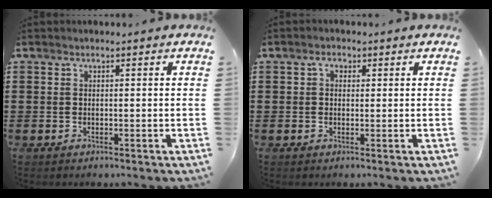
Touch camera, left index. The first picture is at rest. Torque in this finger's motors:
{"motor_torque": [0.51, 0.68, 0.02, 0.01]}